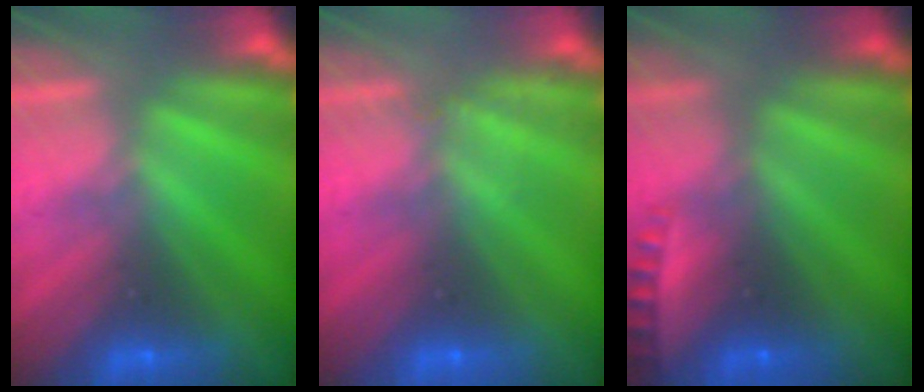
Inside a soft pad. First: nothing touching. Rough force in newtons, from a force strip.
{"total": 2.1}
{"total": 2.3}